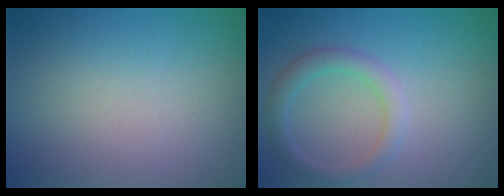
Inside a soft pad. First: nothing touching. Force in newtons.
{"total": 2.5, "press": 2.5, "slide": 0.1}